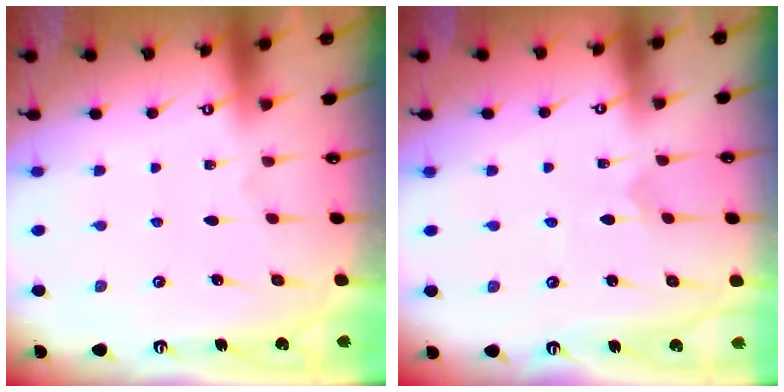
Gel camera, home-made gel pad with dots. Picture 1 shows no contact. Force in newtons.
{"total": 2.4, "press": 2.4, "slide": 0.2}